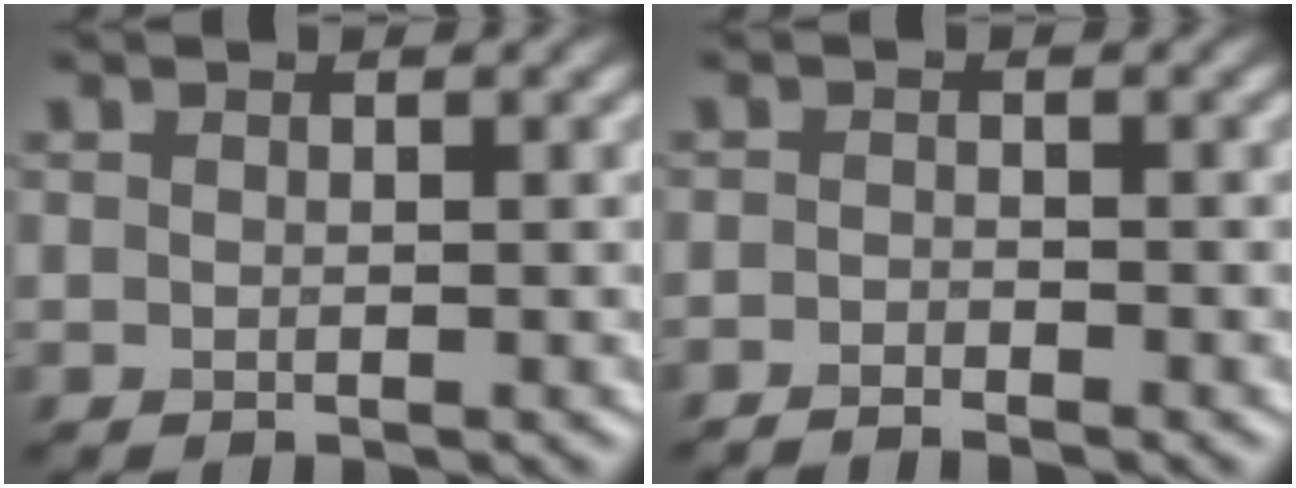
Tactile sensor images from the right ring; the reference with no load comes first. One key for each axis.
{"total": 1.3, "fx": -1.2, "fy": 0.1, "fz": 0.5, "tx": -0.008, "ty": -0.002, "tz": -0.025}